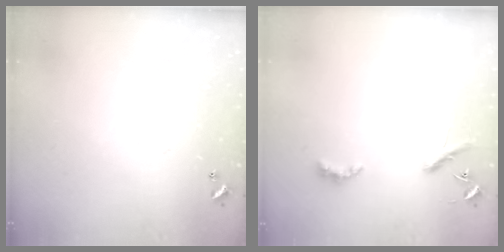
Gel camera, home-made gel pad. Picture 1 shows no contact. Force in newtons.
{"total": 3.1, "press": 3.0, "slide": 0.6}